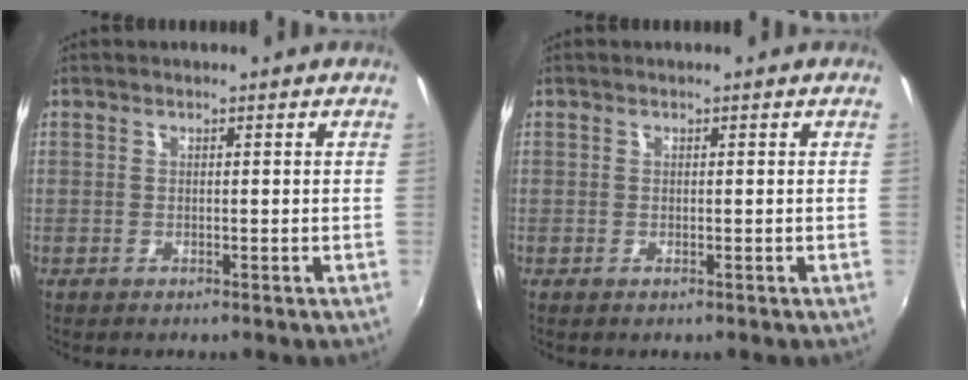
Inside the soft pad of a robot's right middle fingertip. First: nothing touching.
{"total": 0.0}